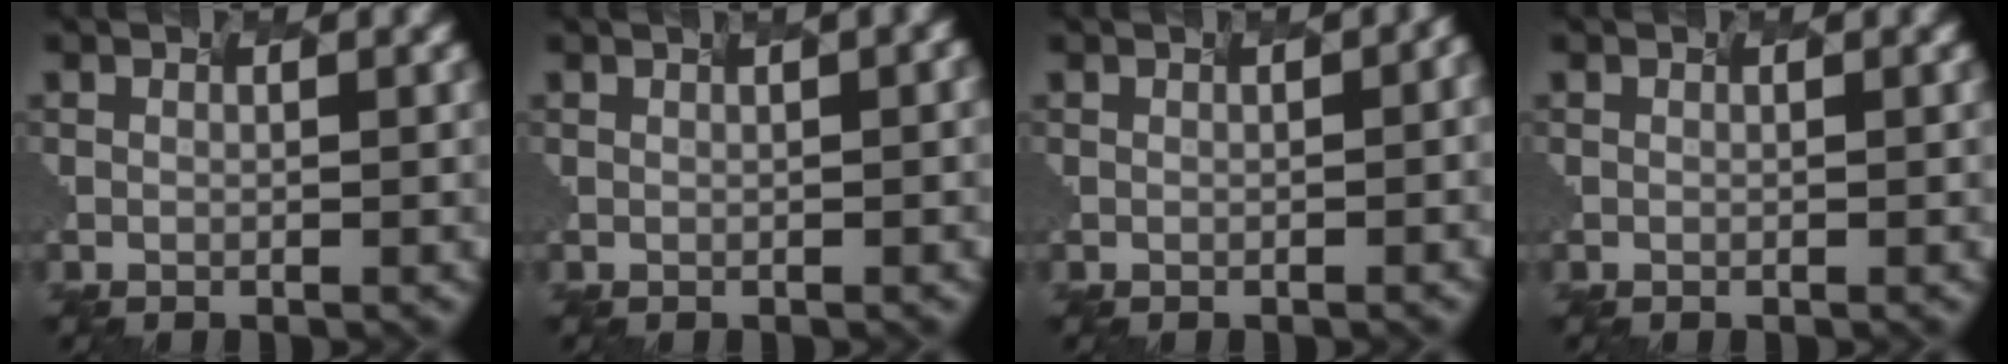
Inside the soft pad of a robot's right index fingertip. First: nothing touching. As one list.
[{"total": 2.9, "force": [1.3, 1.0, 2.4], "torque": [-0.027, 0.025, 0.026]}, {"total": 3.5, "force": [0.8, 1.6, 3.0], "torque": [-0.016, 0.035, 0.025]}, {"total": 0.0}]